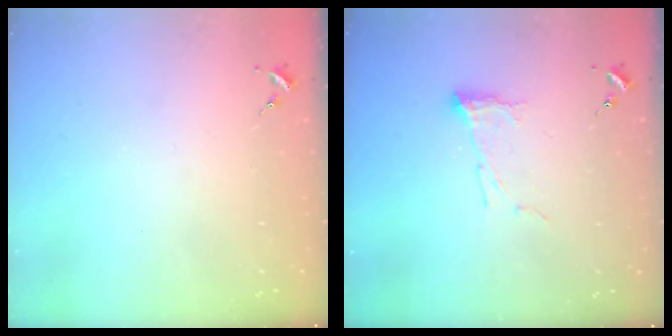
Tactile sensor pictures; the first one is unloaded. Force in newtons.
{"total": 7.2, "press": 7.2, "slide": 0.4}